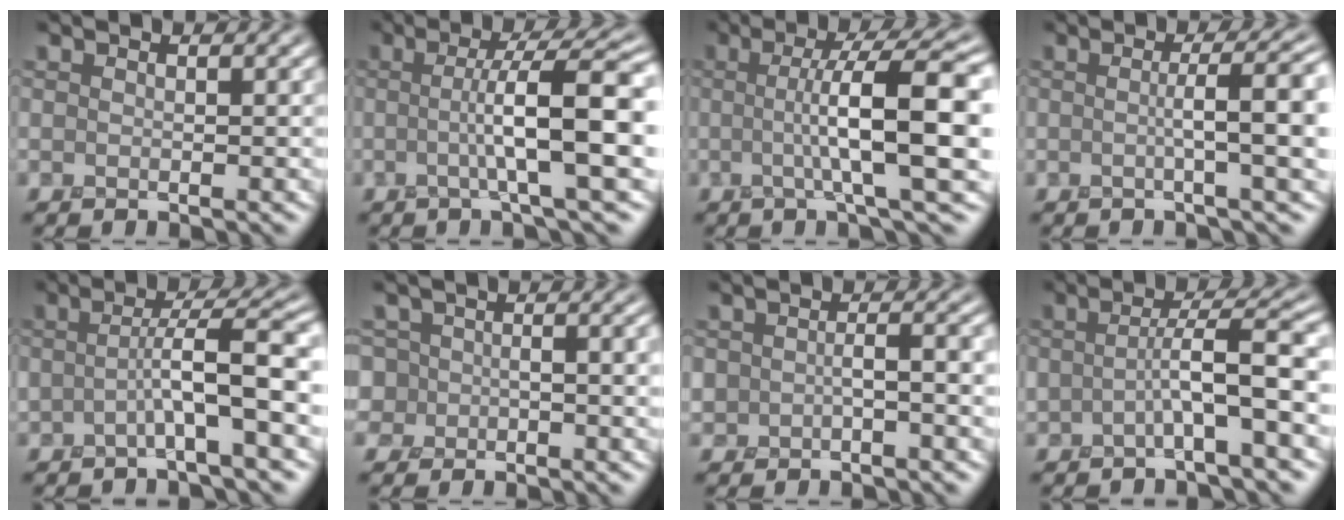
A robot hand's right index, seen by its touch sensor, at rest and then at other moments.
{"total": 8.1, "force": [-0.3, 1.2, 8.0], "torque": [-0.116, 0.011, -0.010]}
{"total": 9.9, "force": [0.1, 1.8, 9.7], "torque": [-0.124, 0.007, -0.001]}
{"total": 5.8, "force": [0.2, 1.2, 5.7], "torque": [-0.071, 0.014, -0.003]}
{"total": 5.5, "force": [-1.1, 0.9, 5.4], "torque": [-0.089, 0.024, -0.028]}
{"total": 5.3, "force": [-0.4, 4.5, 2.7], "torque": [-0.028, 0.023, -0.044]}
{"total": 2.2, "force": [-0.7, 1.1, 1.8], "torque": [-0.035, 0.000, -0.019]}
{"total": 5.1, "force": [-1.2, 0.9, 4.8], "torque": [-0.080, 0.024, -0.028]}